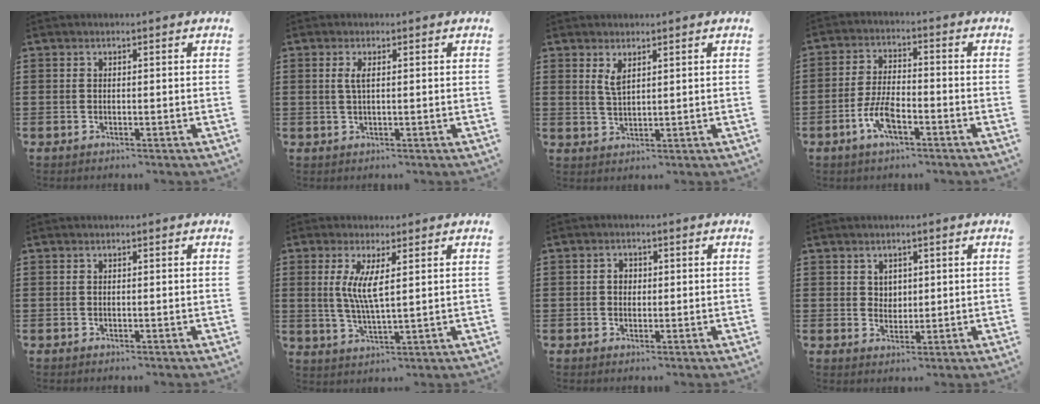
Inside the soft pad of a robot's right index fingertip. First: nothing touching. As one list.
[{"total": 1.9, "force": [0.4, 0.4, 1.8], "torque": [-0.036, 0.003, 0.005]}, {"total": 2.5, "force": [1.5, 0.9, 1.9], "torque": [-0.041, 0.003, 0.026]}, {"total": 6.4, "force": [-3.1, 2.4, 5.1], "torque": [-0.125, -0.004, -0.064]}, {"total": 0.0}, {"total": 5.6, "force": [1.3, 0.9, 5.3], "torque": [-0.107, -0.003, 0.022]}, {"total": 1.7, "force": [0.1, 1.4, 0.9], "torque": [-0.021, 0.008, 0.000]}, {"total": 2.3, "force": [1.3, 1.8, 0.5], "torque": [-0.016, 0.009, 0.025]}]